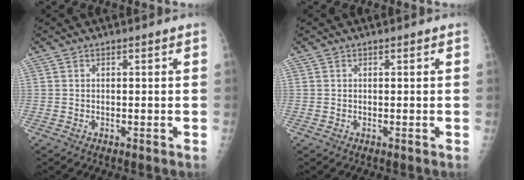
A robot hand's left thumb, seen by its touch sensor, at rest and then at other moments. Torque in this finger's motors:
{"motor_torque": [-0.01, 0.01, 0.00, 0.00, 0.00]}